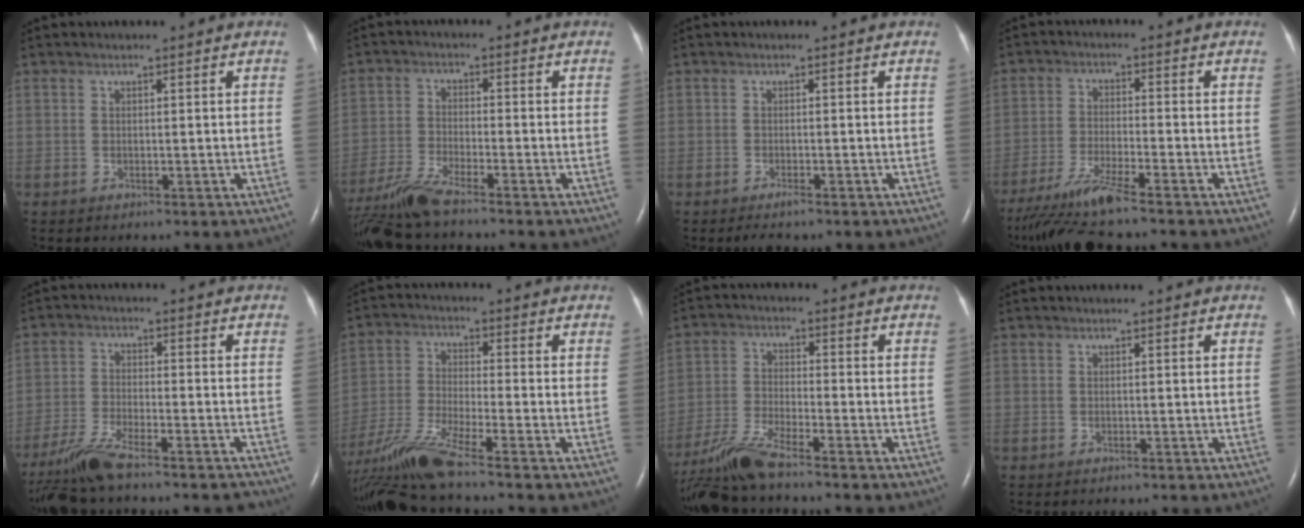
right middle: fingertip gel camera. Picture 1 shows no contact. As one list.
[{"total": 8.3, "force": [-7.3, -0.3, 4.1], "torque": [-0.086, -0.022, -0.137]}, {"total": 1.5, "force": [-1.2, 0.0, 1.0], "torque": [-0.025, -0.005, -0.020]}, {"total": 9.5, "force": [-8.1, -1.2, 4.9], "torque": [-0.090, -0.030, -0.144]}, {"total": 11.7, "force": [-10.2, 1.2, 5.6], "torque": [-0.107, -0.010, -0.173]}, {"total": 13.1, "force": [-10.7, -1.0, 7.5], "torque": [-0.163, -0.019, -0.204]}, {"total": 9.5, "force": [-8.3, -0.1, 4.8], "torque": [-0.105, -0.020, -0.159]}, {"total": 0.9, "force": [-0.8, 0.2, 0.4], "torque": [-0.008, -0.002, -0.008]}]